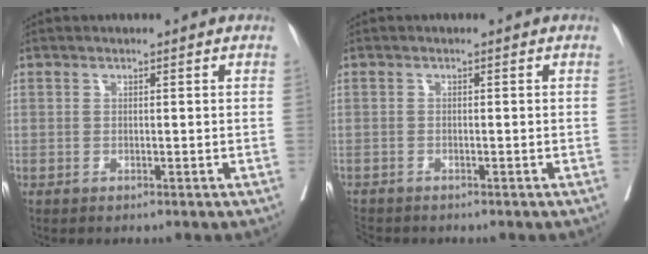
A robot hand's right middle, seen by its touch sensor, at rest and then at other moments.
{"total": 2.9, "force": [-2.5, 1.3, 0.3], "torque": [-0.006, -0.005, -0.047]}